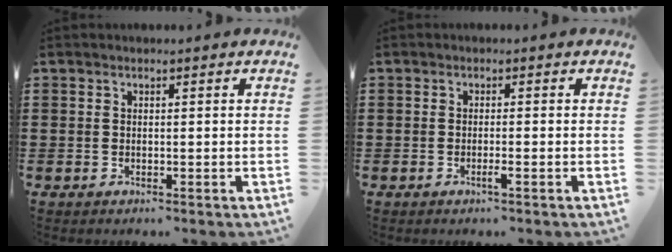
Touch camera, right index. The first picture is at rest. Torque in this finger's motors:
{"motor_torque": [-0.02, 0.03, 0.10, 0.02]}